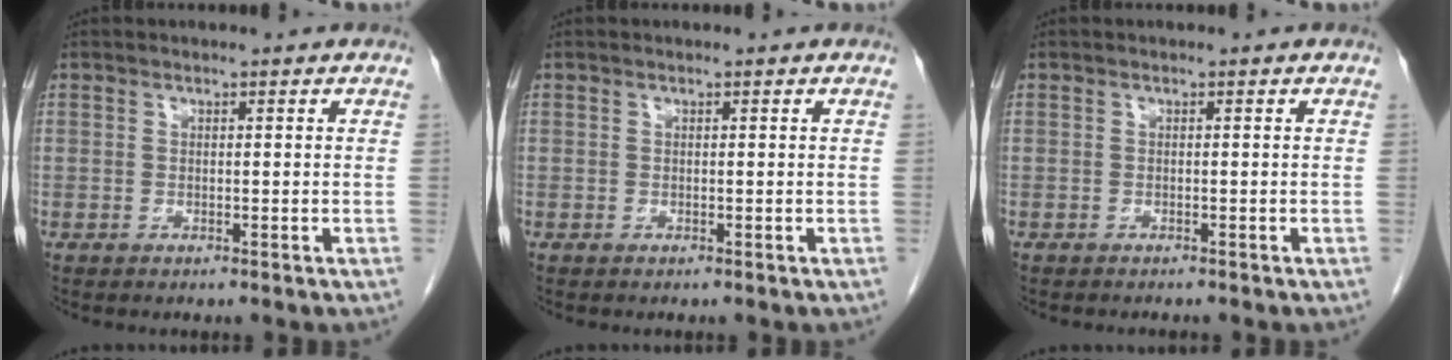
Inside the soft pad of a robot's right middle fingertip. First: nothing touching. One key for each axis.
{"total": 0.0}
{"total": 0.6, "fx": -0.6, "fy": 0.0, "fz": 0.1, "tx": -0.009, "ty": -0.002, "tz": -0.010}